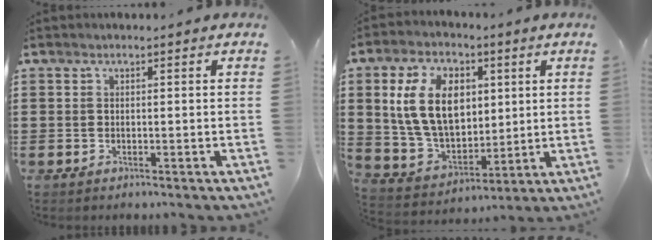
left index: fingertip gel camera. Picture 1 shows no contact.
{"total": 12.4, "force": [3.4, 8.3, 8.6], "torque": [-0.200, 0.017, 0.062]}